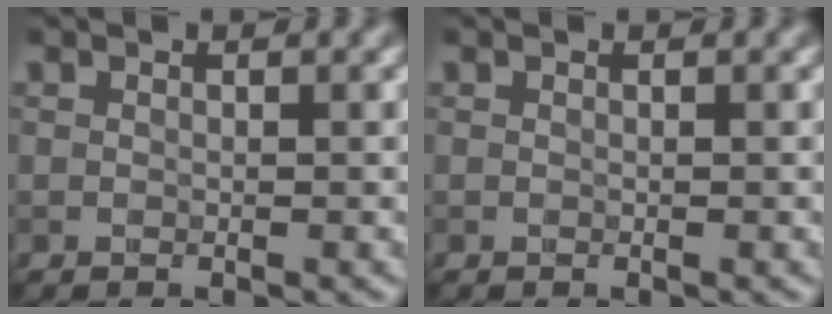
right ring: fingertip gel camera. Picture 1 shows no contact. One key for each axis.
{"total": 0.0}